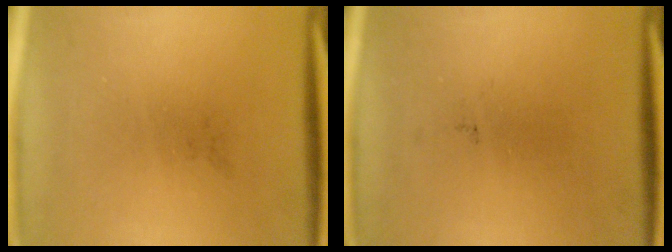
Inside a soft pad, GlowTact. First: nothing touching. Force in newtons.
{"total": 0.0}